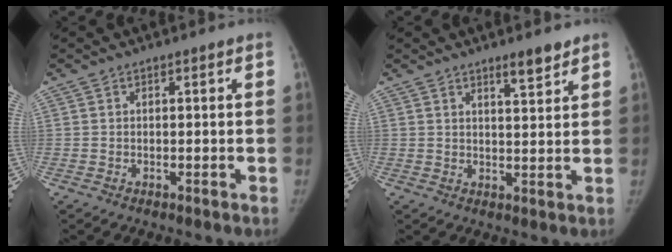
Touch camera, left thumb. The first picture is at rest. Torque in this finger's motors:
{"motor_torque": [0.50, 0.09, 0.03, -0.59, 0.08]}